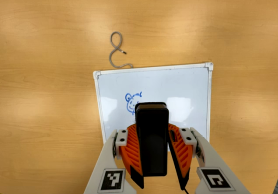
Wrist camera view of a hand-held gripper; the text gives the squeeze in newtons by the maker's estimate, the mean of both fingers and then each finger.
{"total": 11.3, "left": 9.7, "right": 12.9}